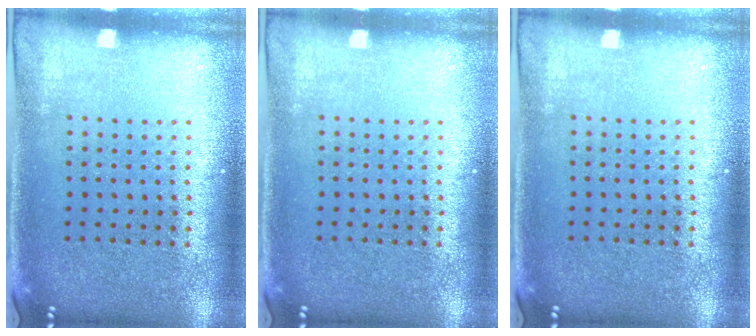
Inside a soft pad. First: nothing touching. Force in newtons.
{"total": 0.0}
{"total": 0.0}